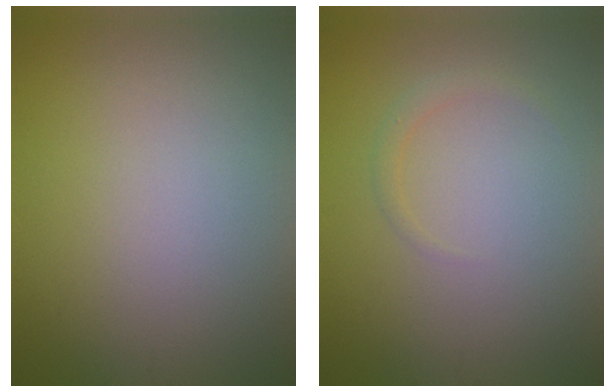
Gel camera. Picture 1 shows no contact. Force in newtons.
{"total": 1.0, "press": 1.0, "slide": 0.1}